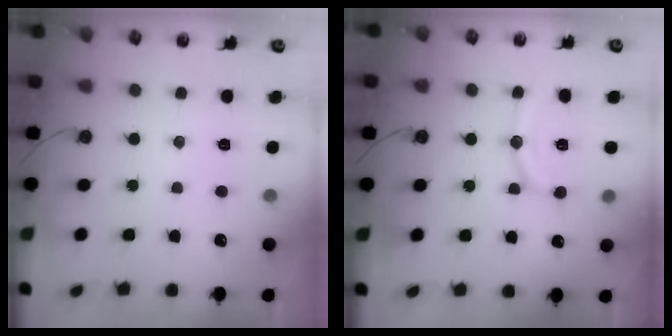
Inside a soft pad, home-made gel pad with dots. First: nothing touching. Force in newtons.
{"total": 11.2, "press": 11.1, "slide": 1.6}